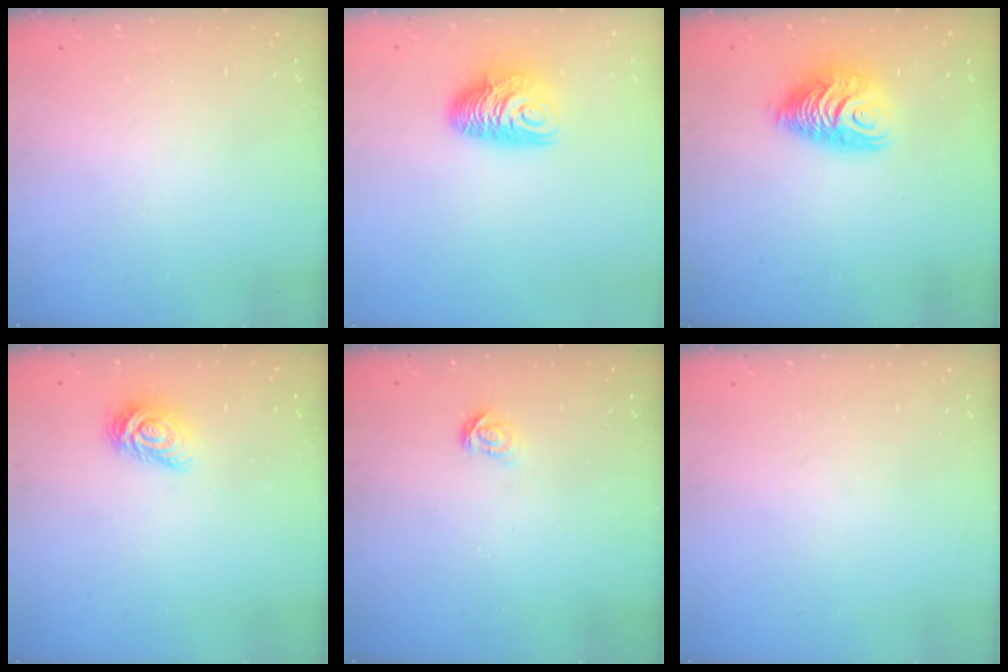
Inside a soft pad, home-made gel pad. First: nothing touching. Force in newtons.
{"total": 9.9, "press": 9.9, "slide": 0.3}
{"total": 10.2, "press": 10.2, "slide": 0.7}
{"total": 7.6, "press": 7.6, "slide": 0.2}
{"total": 3.9, "press": 3.9, "slide": 0.3}
{"total": 0.0}